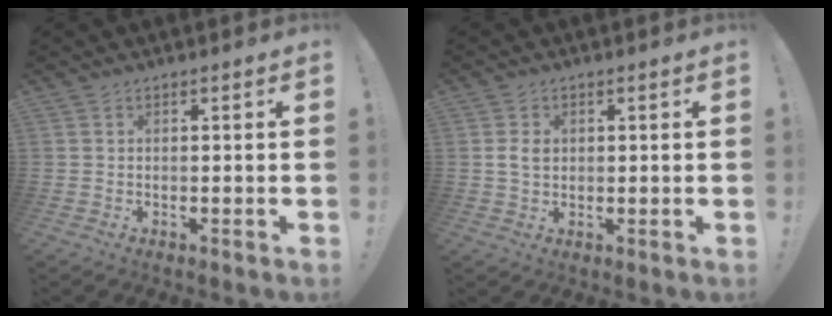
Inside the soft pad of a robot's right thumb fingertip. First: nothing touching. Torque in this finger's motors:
{"motor_torque": [0.00, 0.02, 0.00, 0.00, 0.00]}